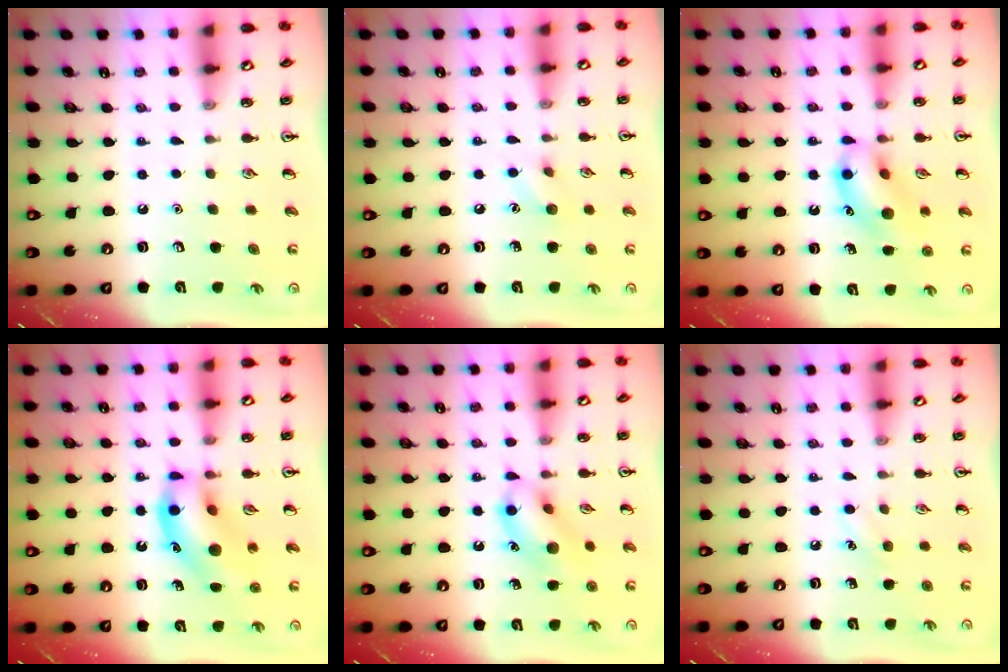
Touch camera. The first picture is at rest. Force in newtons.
{"total": 6.3, "press": 6.1, "slide": 1.8}
{"total": 13.5, "press": 13.2, "slide": 2.4}
{"total": 14.9, "press": 14.5, "slide": 3.2}
{"total": 11.4, "press": 11.4, "slide": 0.5}
{"total": 5.4, "press": 5.1, "slide": 1.6}